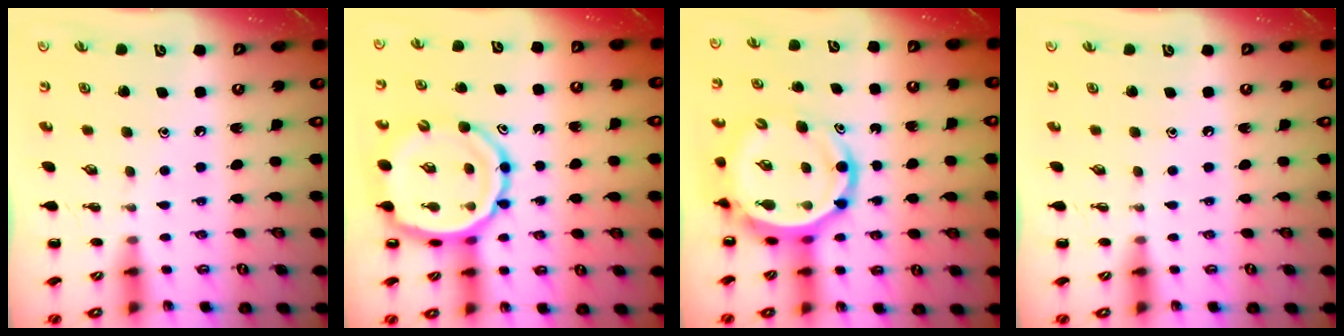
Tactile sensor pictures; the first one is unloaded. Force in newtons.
{"total": 14.6, "press": 14.2, "slide": 3.5}
{"total": 10.0, "press": 9.6, "slide": 3.0}
{"total": 0.0}